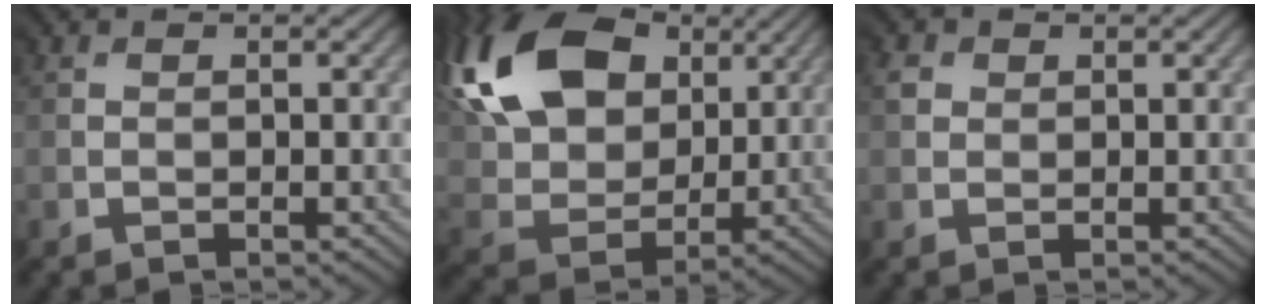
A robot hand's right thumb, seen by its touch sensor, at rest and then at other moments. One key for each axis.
{"total": 18.5, "fx": 8.1, "fy": 12.4, "fz": 11.1, "tx": -0.270, "ty": 0.052, "tz": 0.137}
{"total": 1.9, "fx": 0.8, "fy": 1.6, "fz": -0.3, "tx": 0.001, "ty": -0.004, "tz": 0.012}